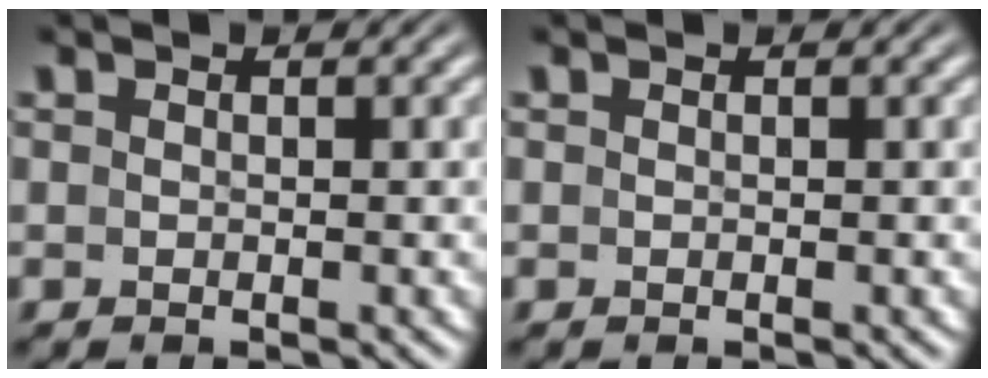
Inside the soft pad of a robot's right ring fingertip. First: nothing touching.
{"total": 1.3, "force": [-0.3, -1.2, -0.4], "torque": [0.014, -0.011, 0.005]}